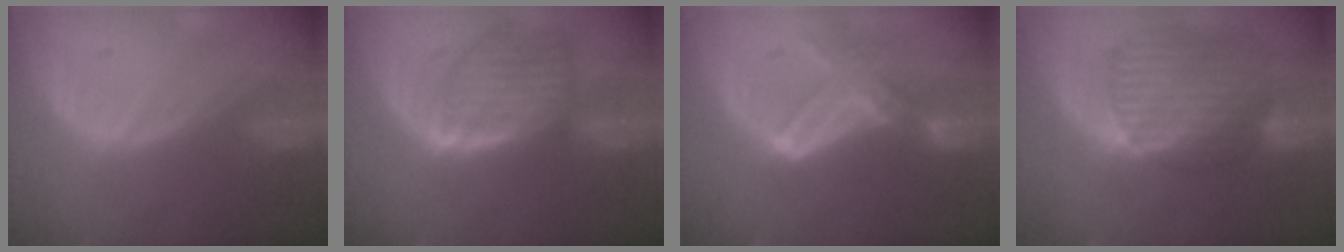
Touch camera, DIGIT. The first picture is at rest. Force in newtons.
{"total": 8.1, "press": 7.4, "slide": 3.3}
{"total": 6.4, "press": 6.4, "slide": 0.6}
{"total": 10.7, "press": 9.2, "slide": 5.5}